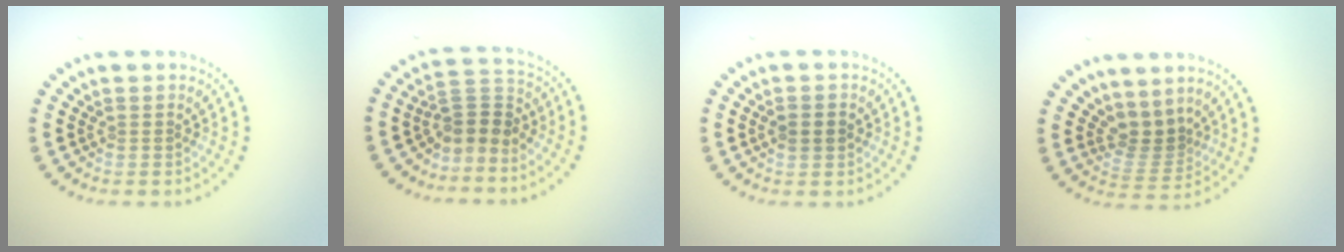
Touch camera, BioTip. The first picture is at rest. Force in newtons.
{"total": 2.8, "press": 2.0, "slide": 1.9}
{"total": 1.9, "press": 1.9, "slide": 0.1}
{"total": 2.8, "press": 1.8, "slide": 2.2}